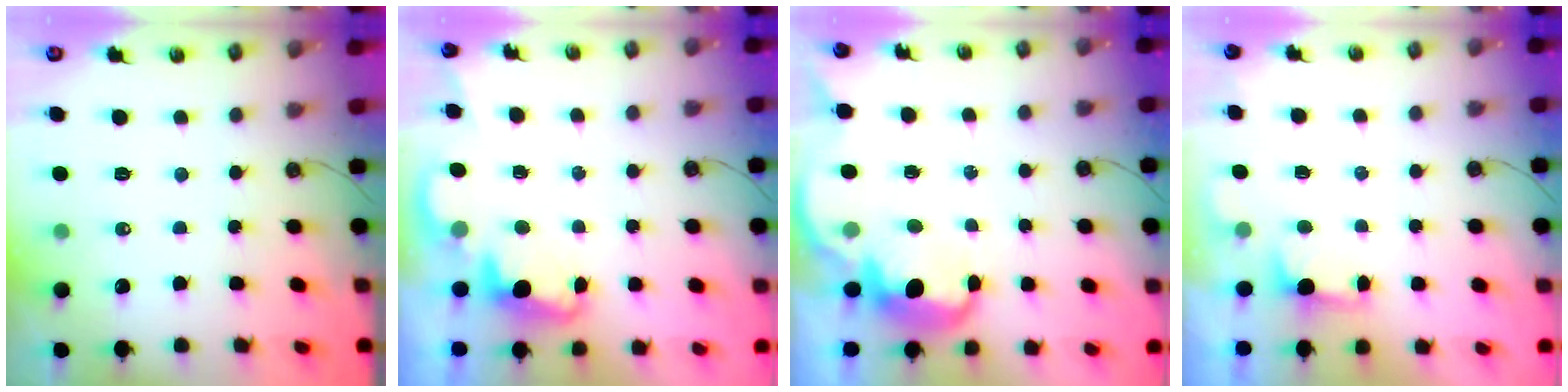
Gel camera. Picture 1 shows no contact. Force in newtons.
{"total": 2.4, "press": 2.4, "slide": 0.5}
{"total": 4.9, "press": 4.8, "slide": 0.8}
{"total": 0.9, "press": 0.5, "slide": 0.8}